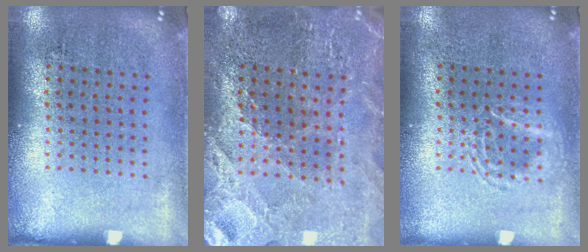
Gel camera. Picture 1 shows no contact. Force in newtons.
{"total": 1.9, "press": 1.9, "slide": 0.3}
{"total": 1.6, "press": 1.6, "slide": 0.2}